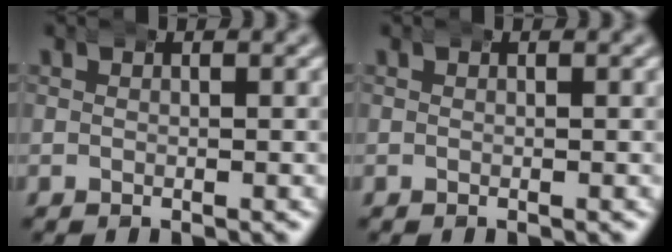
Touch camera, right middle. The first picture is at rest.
{"total": 0.0}